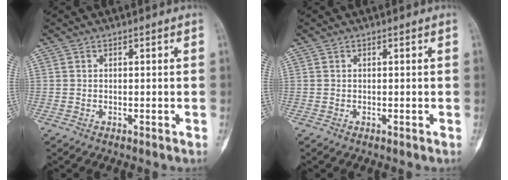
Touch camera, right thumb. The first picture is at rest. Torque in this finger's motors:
{"motor_torque": [0.00, 0.20, -0.11, 0.02, -0.02]}